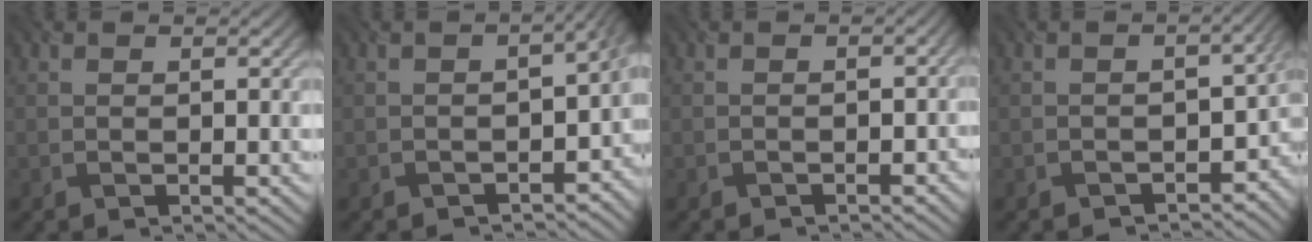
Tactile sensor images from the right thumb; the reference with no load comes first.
{"total": 7.1, "force": [-3.6, 3.7, 5.0], "torque": [-0.054, -0.030, -0.046]}
{"total": 1.4, "force": [-1.1, 0.6, 0.7], "torque": [-0.009, 0.000, -0.017]}
{"total": 6.5, "force": [-3.4, 3.6, 4.2], "torque": [-0.039, -0.031, -0.044]}